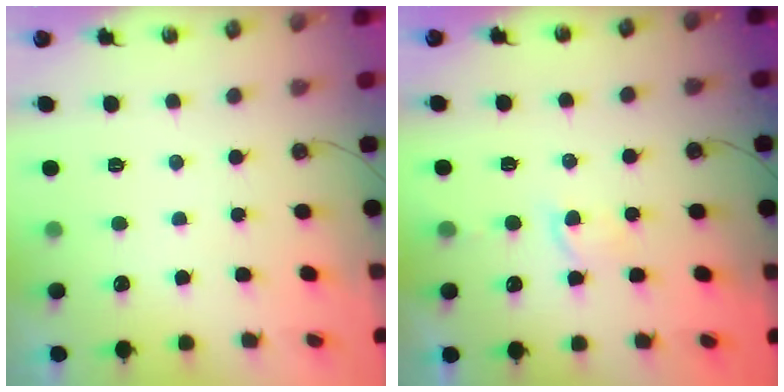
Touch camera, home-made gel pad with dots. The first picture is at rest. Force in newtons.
{"total": 2.0, "press": 2.0, "slide": 0.4}